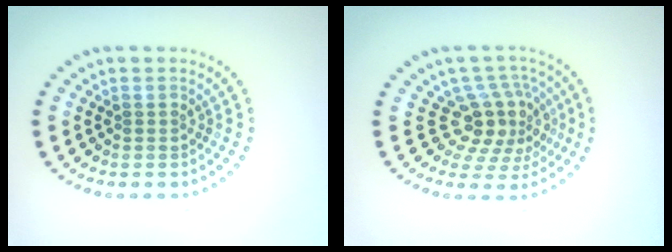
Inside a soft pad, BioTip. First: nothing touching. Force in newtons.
{"total": 4.4, "press": 3.4, "slide": 2.9}